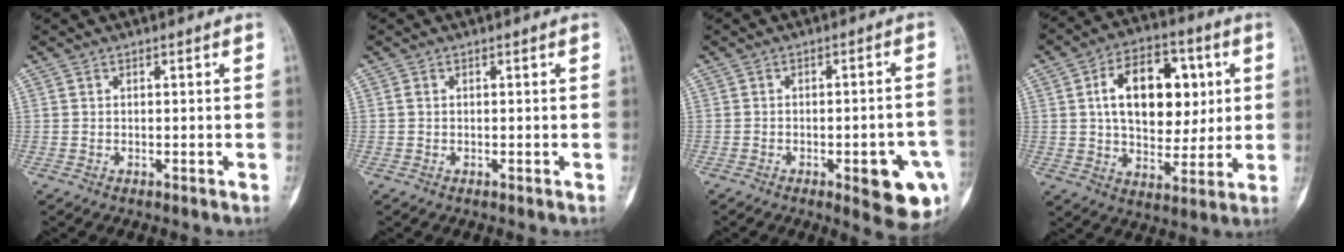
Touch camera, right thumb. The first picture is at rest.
{"total": 0.6, "force": [0.1, 0.5, 0.4], "torque": [-0.004, 0.001, -0.001]}
{"total": 11.2, "force": [-4.1, 3.6, 9.8], "torque": [-0.097, 0.013, -0.042]}
{"total": 17.9, "force": [3.8, 11.3, 13.4], "torque": [-0.165, 0.003, 0.059]}